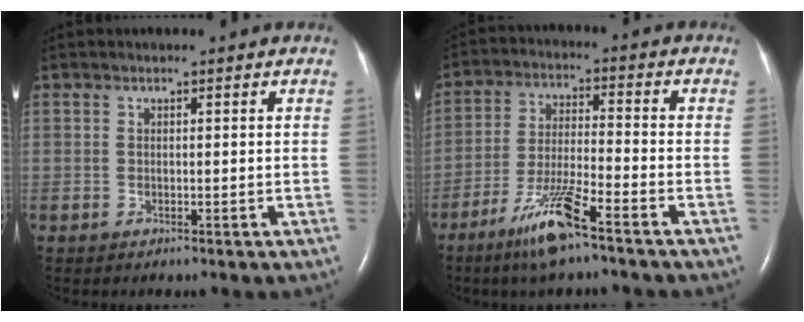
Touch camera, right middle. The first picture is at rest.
{"total": 9.5, "force": [-6.3, 0.5, 7.1], "torque": [-0.146, -0.020, -0.121]}